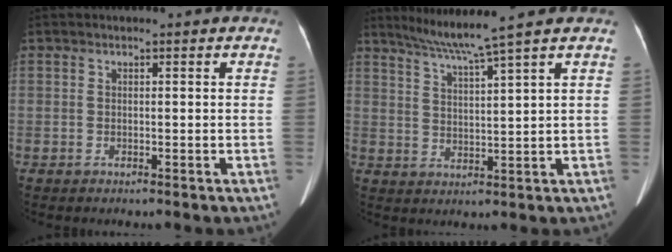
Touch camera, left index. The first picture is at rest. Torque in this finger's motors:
{"motor_torque": [-0.27, -0.34, 0.00, 0.00]}